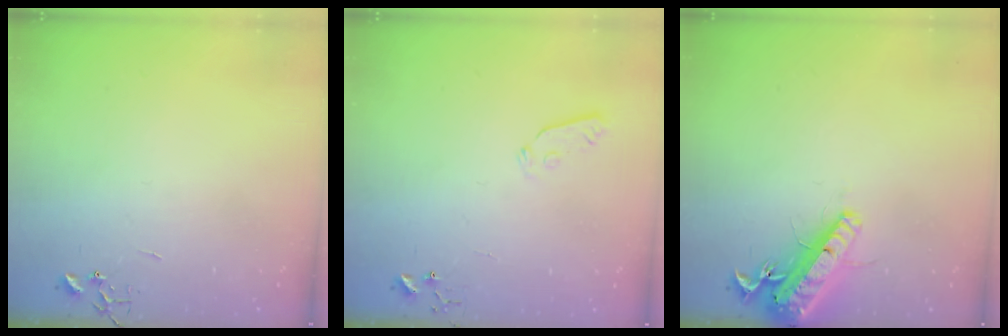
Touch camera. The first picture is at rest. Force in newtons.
{"total": 3.9, "press": 3.8, "slide": 0.9}
{"total": 17.1, "press": 16.8, "slide": 3.4}